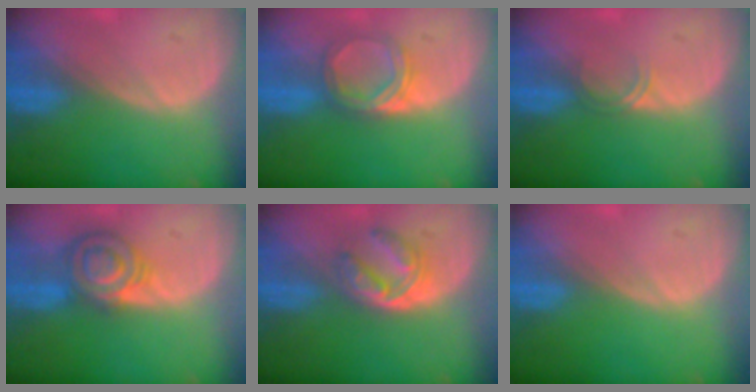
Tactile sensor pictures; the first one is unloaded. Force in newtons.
{"total": 5.2, "press": 4.6, "slide": 2.5}
{"total": 1.7, "press": 1.4, "slide": 1.0}
{"total": 6.8, "press": 6.5, "slide": 2.2}
{"total": 6.1, "press": 5.2, "slide": 3.2}
{"total": 0.0}